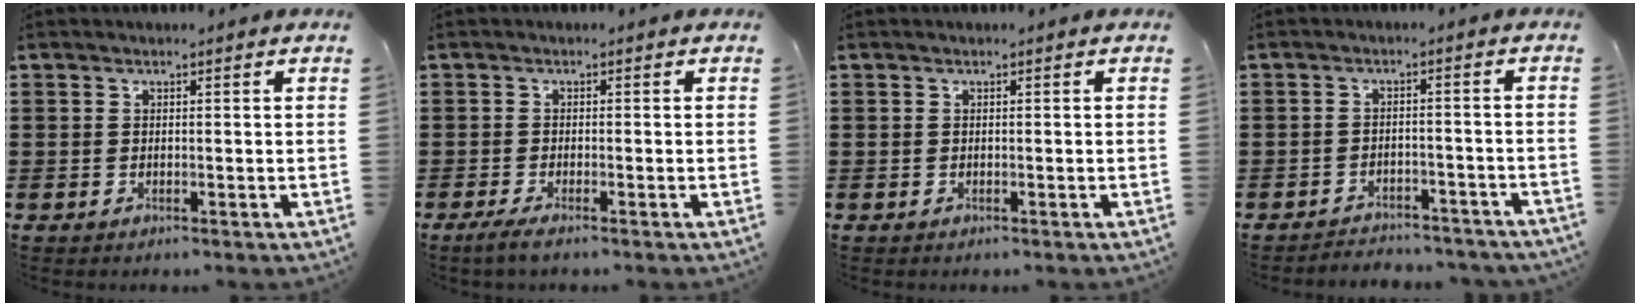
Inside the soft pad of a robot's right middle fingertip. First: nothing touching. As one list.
[{"total": 1.6, "force": [-0.9, 0.1, 1.3], "torque": [-0.028, -0.006, -0.019]}, {"total": 0.0}, {"total": 2.9, "force": [-2.9, 0.4, 0.0], "torque": [-0.008, 0.002, -0.063]}]